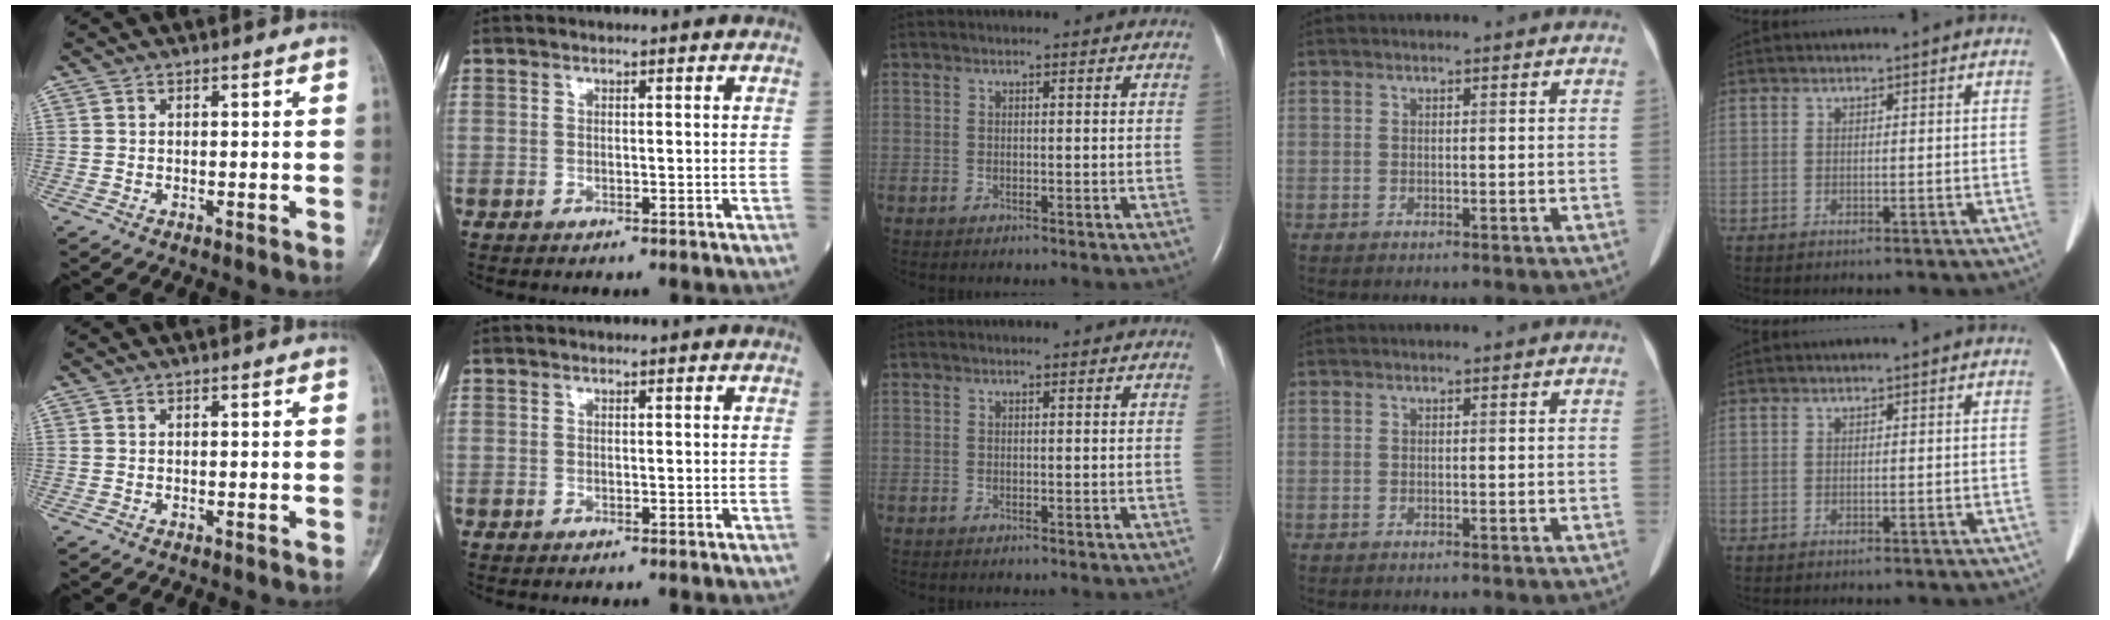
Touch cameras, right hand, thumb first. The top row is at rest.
{}